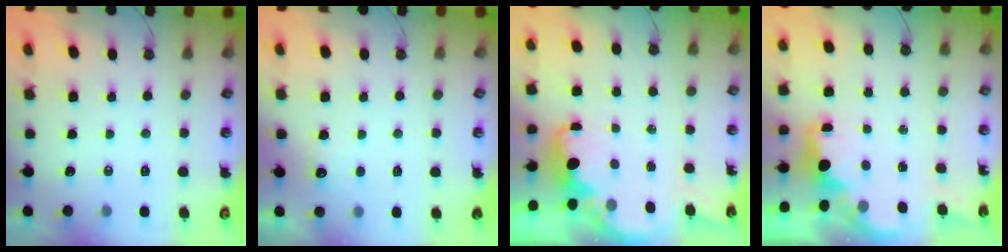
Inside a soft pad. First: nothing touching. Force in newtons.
{"total": 3.7, "press": 3.6, "slide": 1.0}
{"total": 2.5, "press": 2.4, "slide": 0.7}
{"total": 2.2, "press": 2.0, "slide": 0.8}